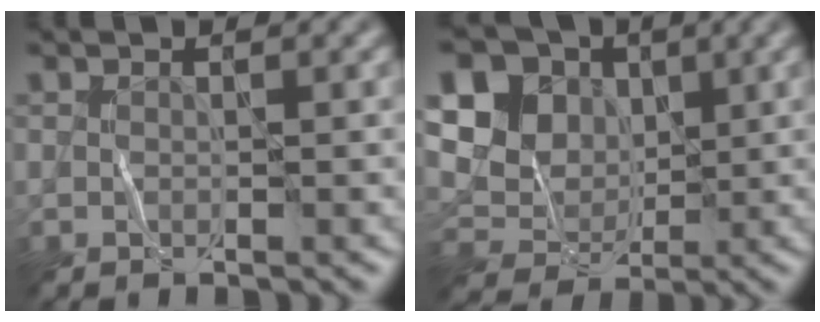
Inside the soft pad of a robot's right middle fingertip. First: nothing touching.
{"total": 12.3, "force": [3.3, 10.3, 5.8], "torque": [-0.145, 0.025, 0.051]}